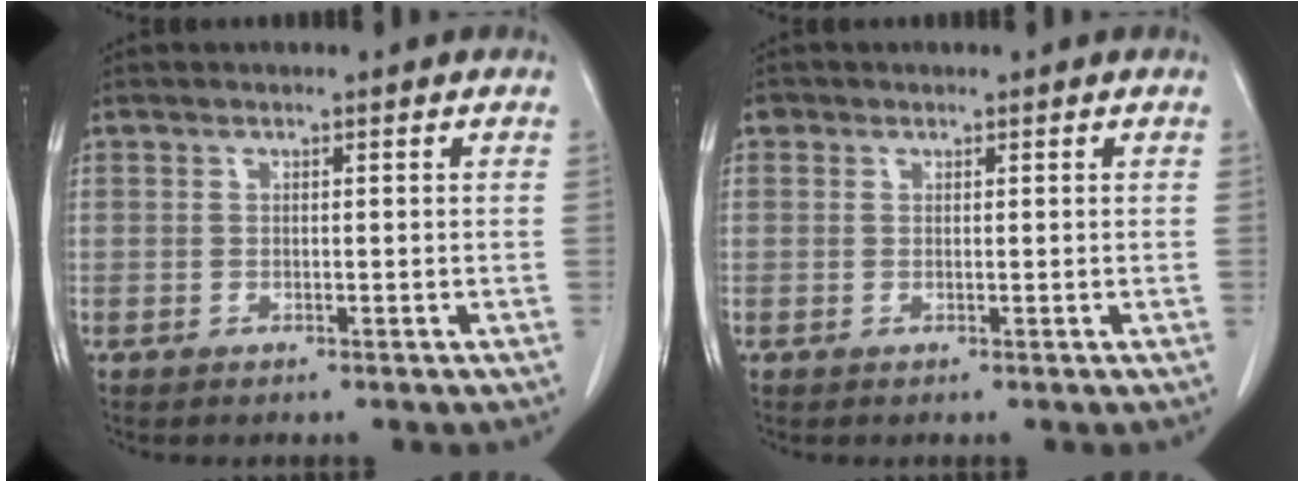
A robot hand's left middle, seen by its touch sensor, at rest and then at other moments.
{"total": 0.8, "force": [0.4, 0.7, 0.1], "torque": [0.004, 0.002, 0.004]}